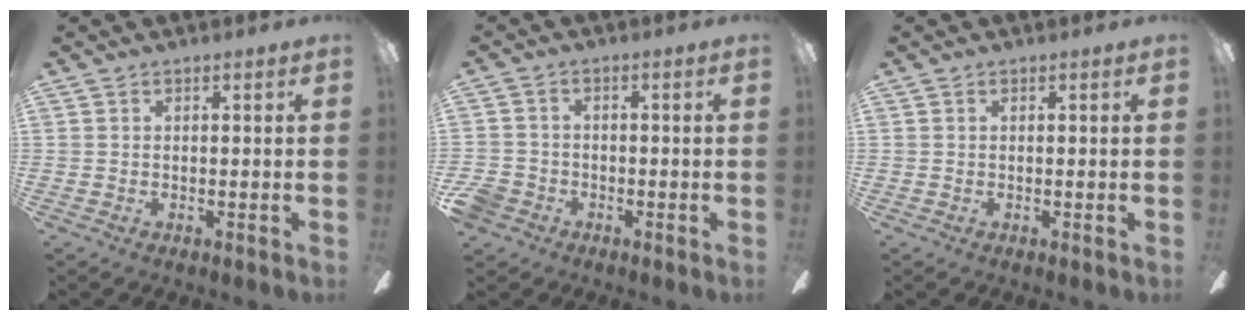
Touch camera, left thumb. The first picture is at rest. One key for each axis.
{"total": 4.4, "fx": -2.4, "fy": 3.5, "fz": 1.3, "tx": -0.039, "ty": 0.012, "tz": -0.047}
{"total": 0.0}